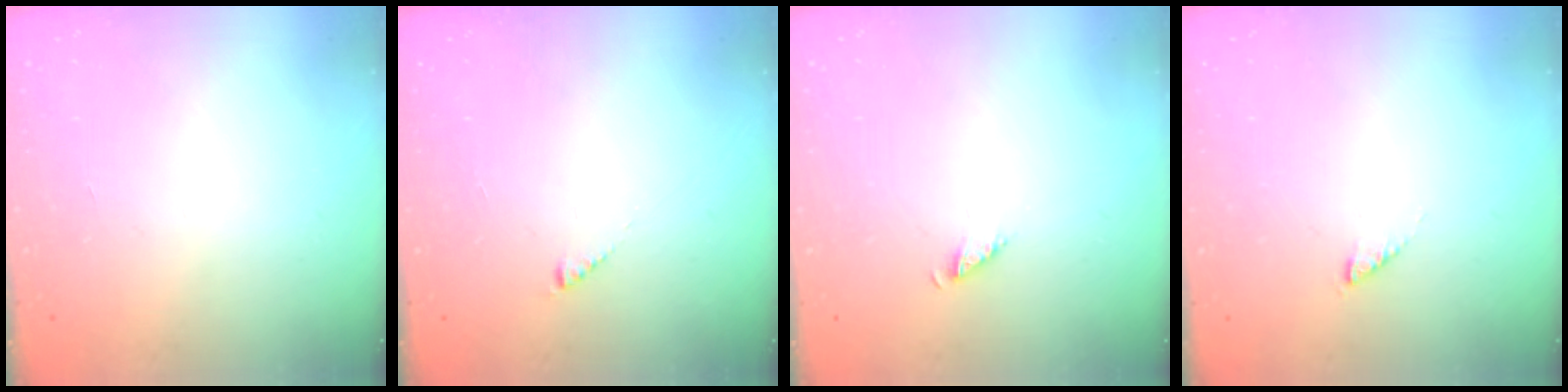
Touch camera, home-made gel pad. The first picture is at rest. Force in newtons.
{"total": 2.0, "press": 2.0, "slide": 0.3}
{"total": 2.2, "press": 2.1, "slide": 0.4}
{"total": 1.2, "press": 1.2, "slide": 0.3}